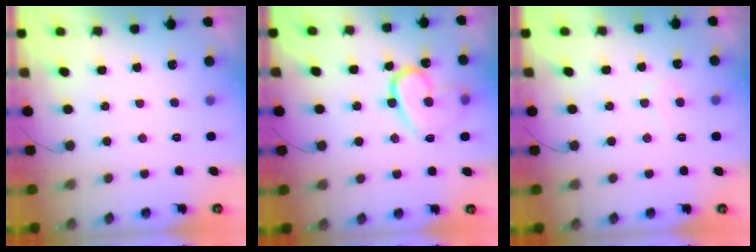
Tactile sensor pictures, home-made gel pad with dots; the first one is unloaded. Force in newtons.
{"total": 14.9, "press": 14.9, "slide": 1.0}
{"total": 4.4, "press": 4.4, "slide": 0.3}